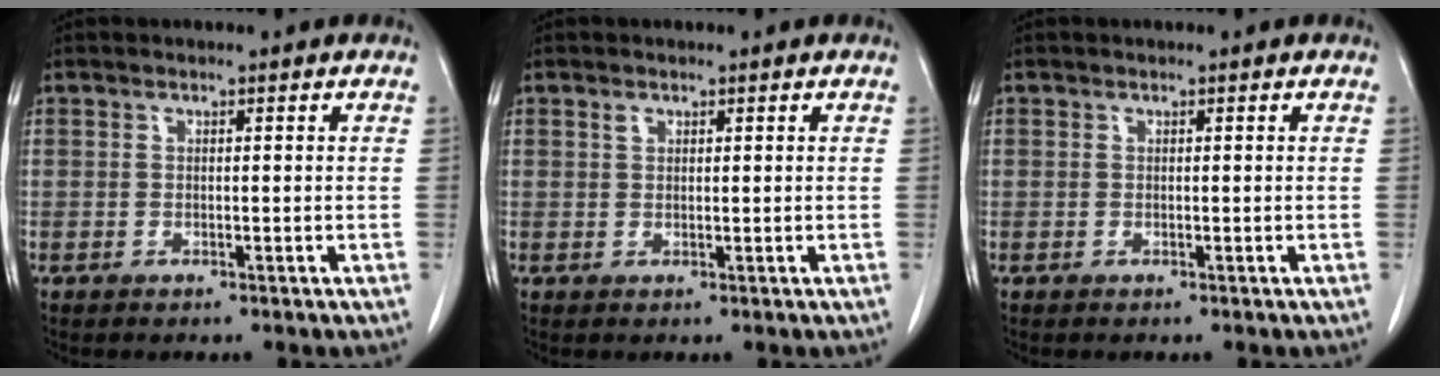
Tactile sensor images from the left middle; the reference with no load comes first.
{"total": 0.9, "force": [0.6, 0.5, 0.4], "torque": [-0.005, 0.001, 0.009]}
{"total": 0.0}